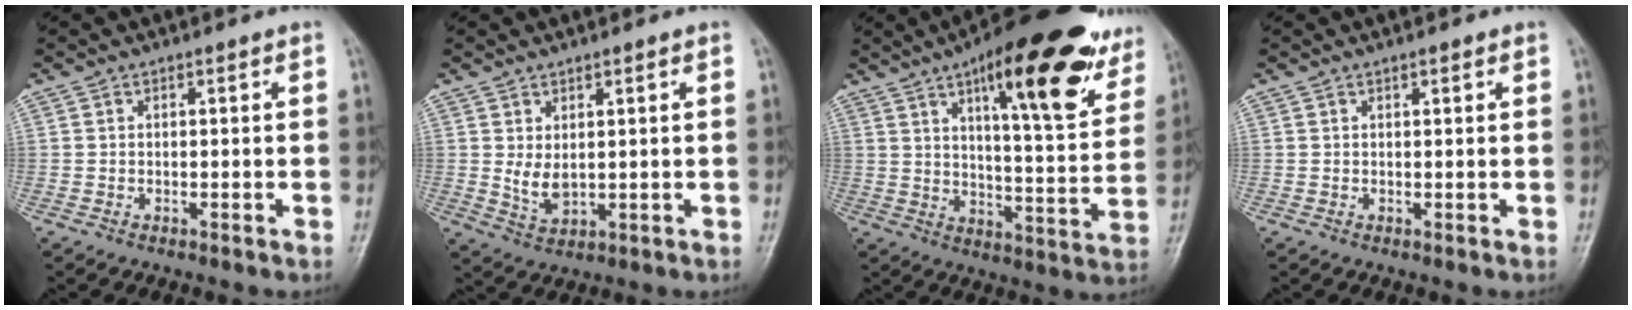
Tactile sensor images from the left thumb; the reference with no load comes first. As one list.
[{"total": 4.2, "force": [0.9, 2.3, 3.4], "torque": [-0.055, -0.015, 0.027]}, {"total": 24.8, "force": [13.6, 7.4, 19.3], "torque": [-0.237, -0.038, 0.196]}, {"total": 0.9, "force": [0.6, 0.3, 0.6], "torque": [-0.009, -0.001, 0.008]}]